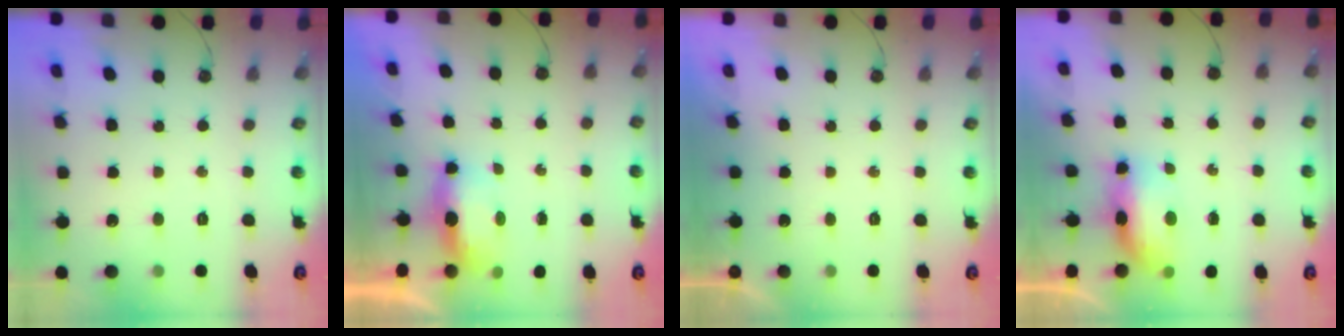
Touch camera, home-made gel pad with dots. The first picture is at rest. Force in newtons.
{"total": 7.8, "press": 6.6, "slide": 4.2}
{"total": 0.0}
{"total": 11.1, "press": 9.6, "slide": 5.5}